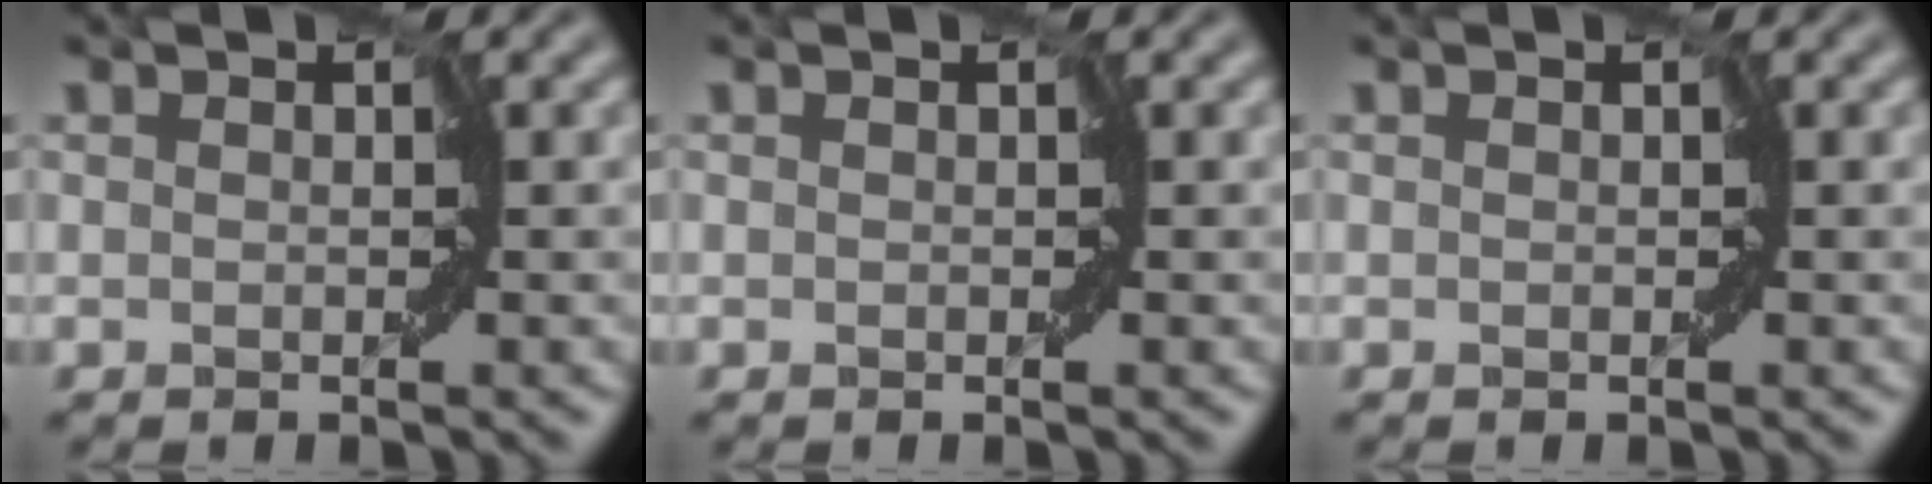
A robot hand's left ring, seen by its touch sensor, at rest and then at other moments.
{"total": 0.0}
{"total": 0.0}